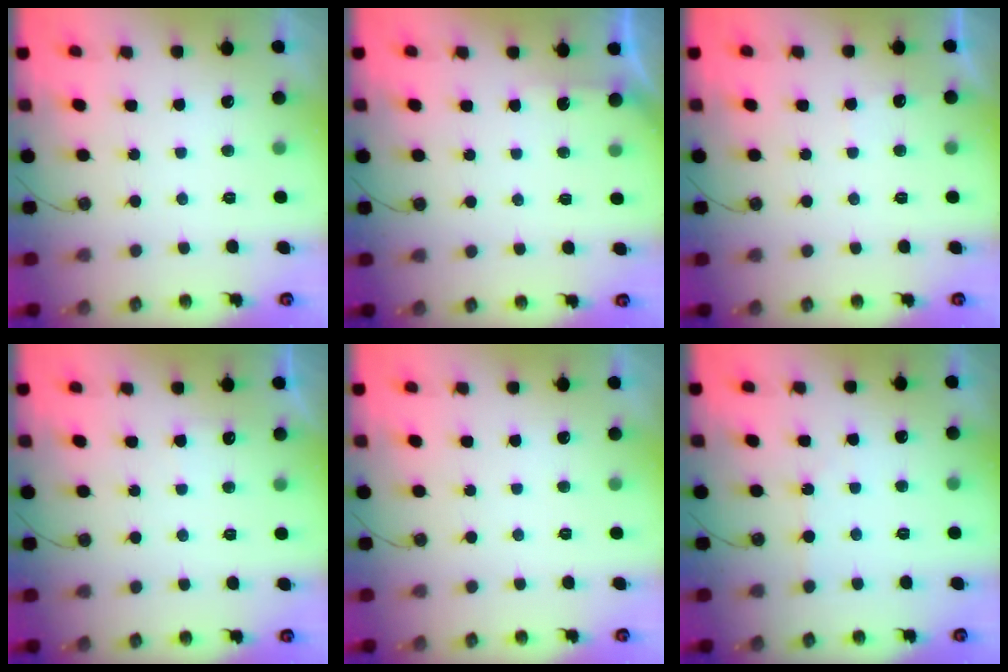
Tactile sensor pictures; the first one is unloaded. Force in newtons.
{"total": 2.1, "press": 2.1, "slide": 0.2}
{"total": 2.5, "press": 2.5, "slide": 0.5}
{"total": 3.6, "press": 3.6, "slide": 0.5}
{"total": 0.0}
{"total": 2.5, "press": 2.5, "slide": 0.5}